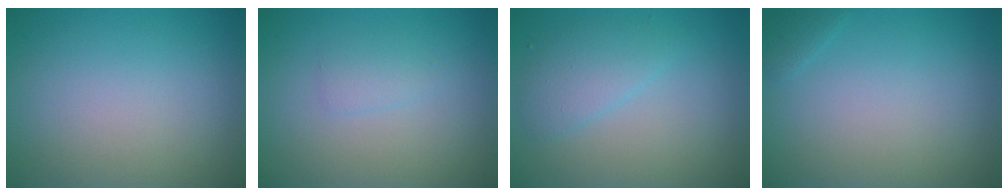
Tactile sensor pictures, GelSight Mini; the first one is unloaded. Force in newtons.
{"total": 1.1, "press": 1.1, "slide": 0.0}
{"total": 2.5, "press": 2.5, "slide": 0.1}
{"total": 0.7, "press": 0.7, "slide": 0.1}